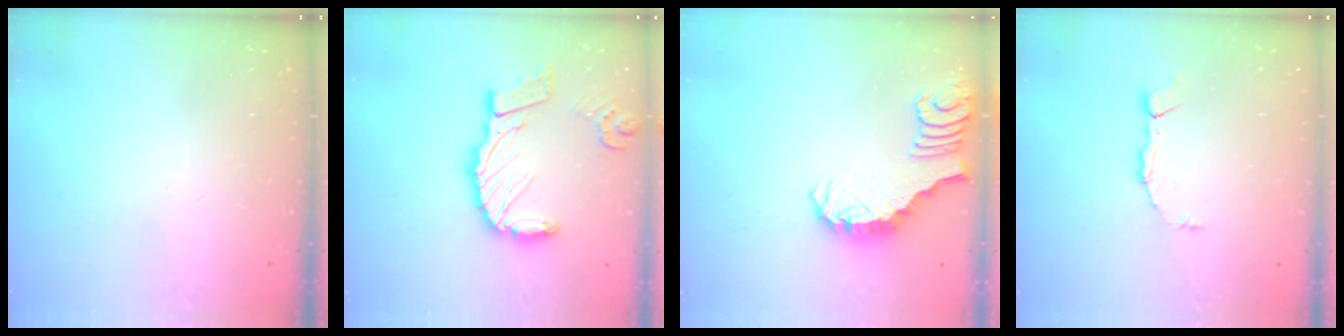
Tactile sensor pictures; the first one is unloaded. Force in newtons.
{"total": 15.7, "press": 15.6, "slide": 1.7}
{"total": 3.0, "press": 2.9, "slide": 0.5}
{"total": 3.5, "press": 3.5, "slide": 0.3}